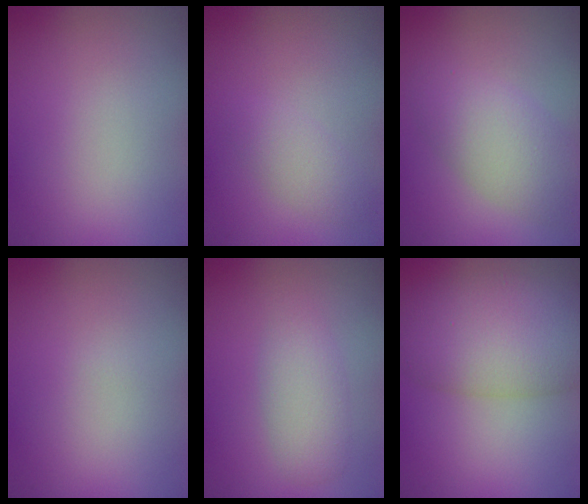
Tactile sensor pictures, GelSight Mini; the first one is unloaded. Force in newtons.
{"total": 1.7, "press": 1.7, "slide": 0.0}
{"total": 4.3, "press": 4.3, "slide": 0.1}
{"total": 0.0}
{"total": 2.5, "press": 2.5, "slide": 0.0}
{"total": 8.1, "press": 8.1, "slide": 0.2}